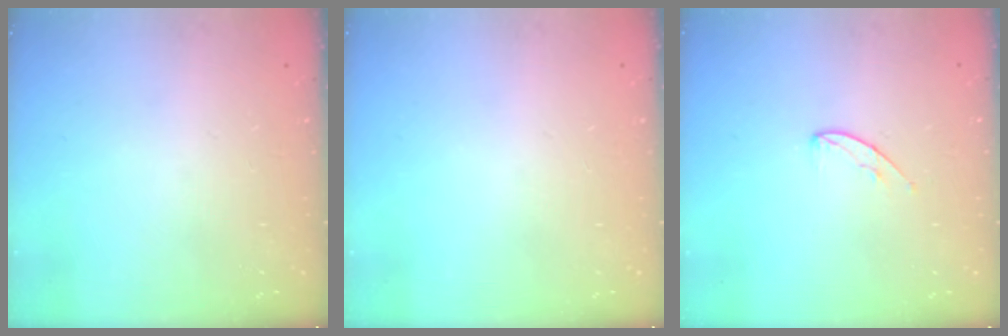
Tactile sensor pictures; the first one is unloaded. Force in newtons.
{"total": 0.0}
{"total": 4.9, "press": 4.9, "slide": 0.5}